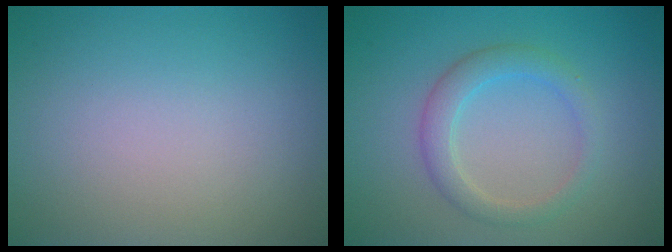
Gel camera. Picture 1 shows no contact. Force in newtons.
{"total": 2.8, "press": 2.8, "slide": 0.2}